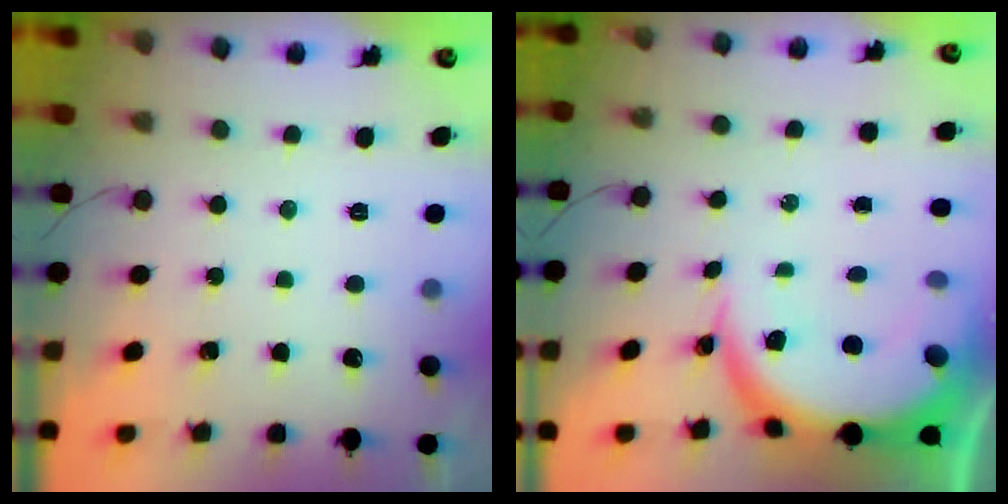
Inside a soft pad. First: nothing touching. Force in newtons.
{"total": 9.3, "press": 9.3, "slide": 0.7}